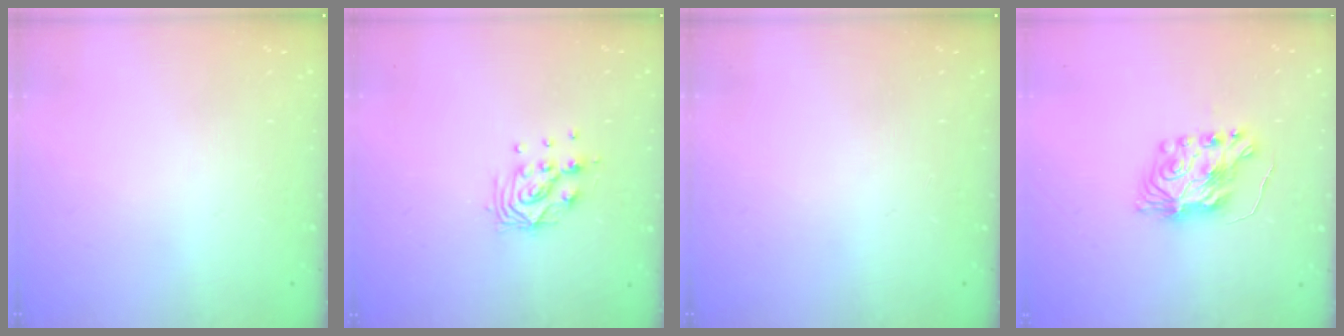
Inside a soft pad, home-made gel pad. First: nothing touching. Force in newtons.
{"total": 9.2, "press": 9.2, "slide": 0.5}
{"total": 0.0}
{"total": 8.2, "press": 8.2, "slide": 0.5}